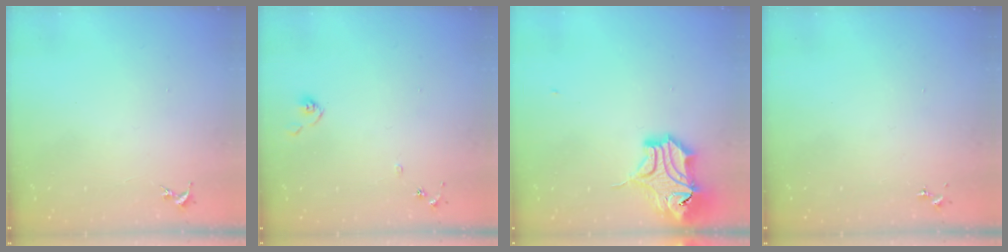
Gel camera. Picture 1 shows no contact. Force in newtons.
{"total": 7.4, "press": 7.3, "slide": 0.6}
{"total": 16.0, "press": 15.9, "slide": 2.1}
{"total": 0.0}